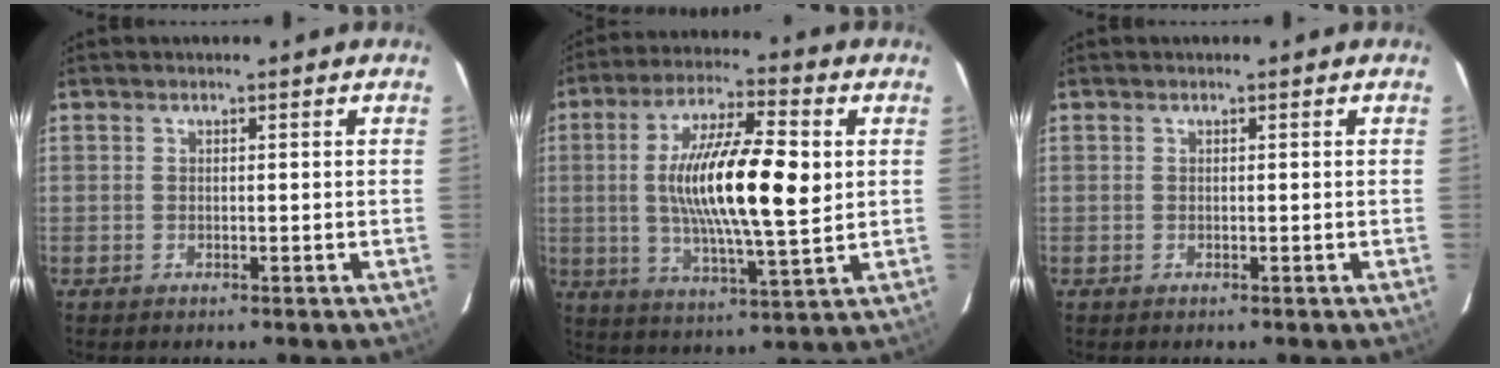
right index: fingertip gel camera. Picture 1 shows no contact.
{"total": 17.4, "force": [1.8, 4.1, 16.8], "torque": [-0.305, 0.004, 0.030]}
{"total": 0.0}